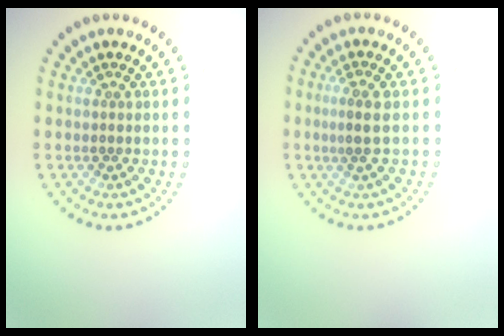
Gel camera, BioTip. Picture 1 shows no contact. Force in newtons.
{"total": 2.0, "press": 1.8, "slide": 1.0}